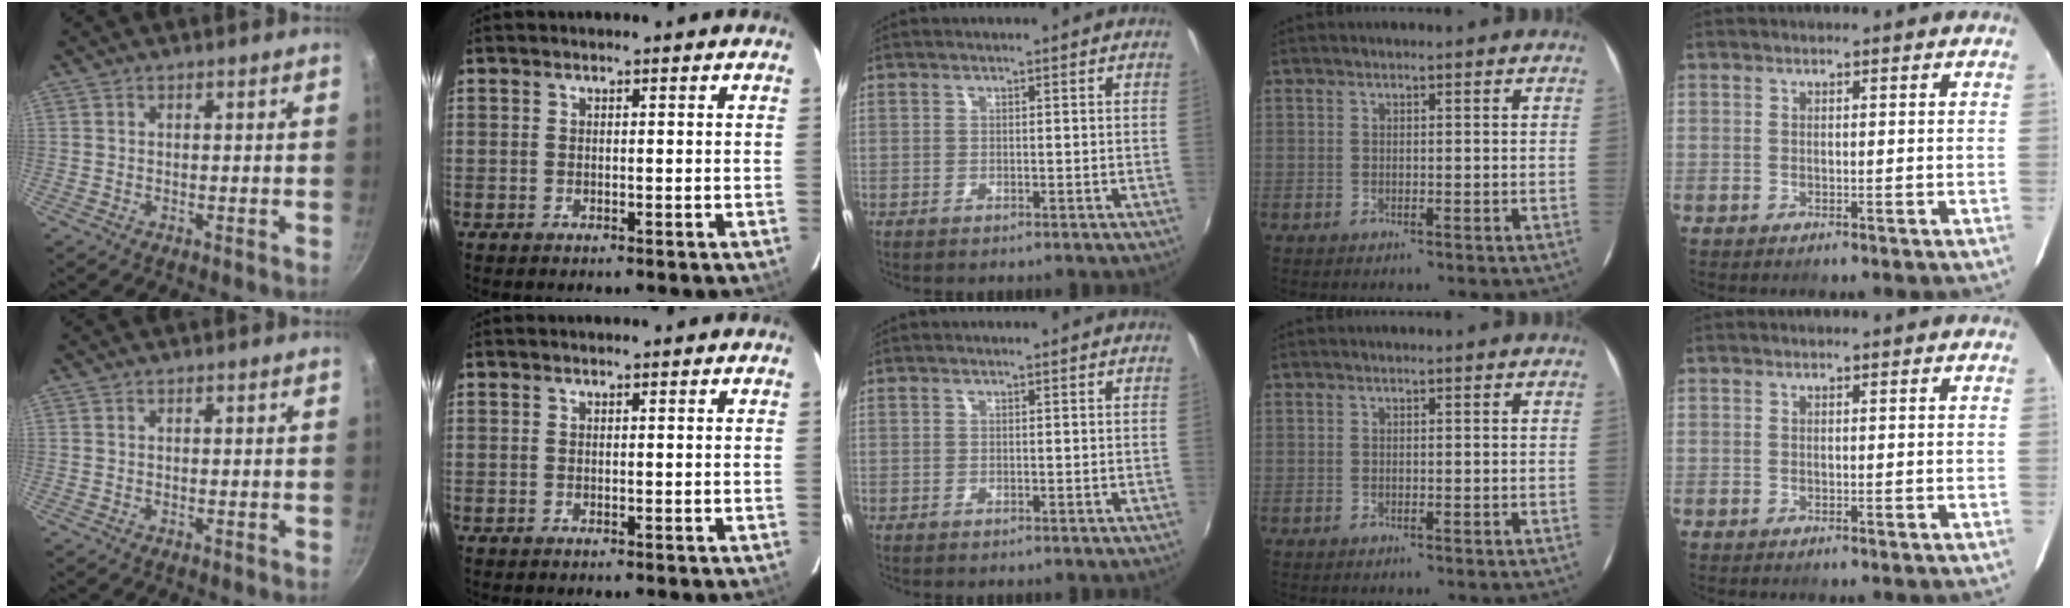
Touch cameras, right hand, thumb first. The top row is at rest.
{}